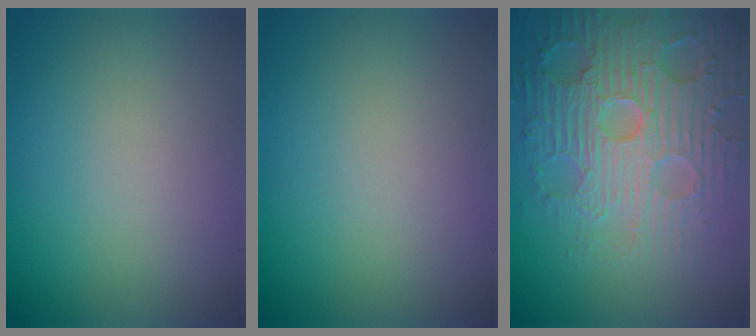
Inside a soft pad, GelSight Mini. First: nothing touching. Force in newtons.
{"total": 0.0}
{"total": 7.1, "press": 6.0, "slide": 3.9}